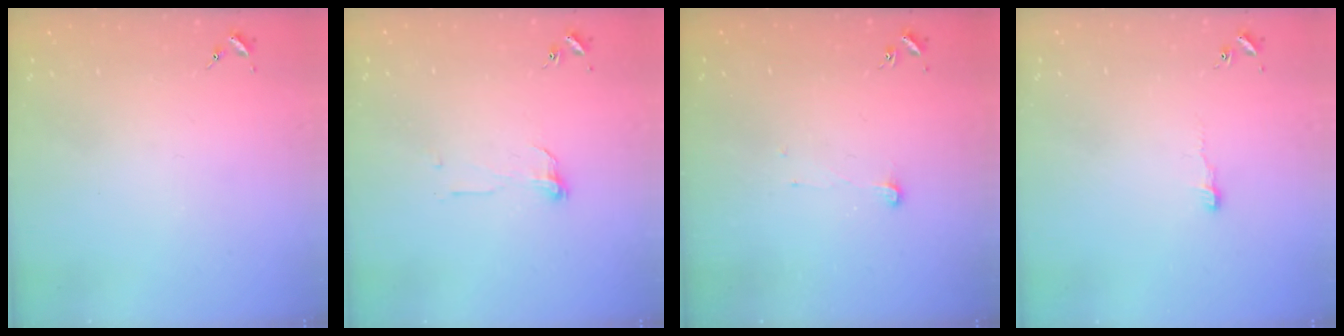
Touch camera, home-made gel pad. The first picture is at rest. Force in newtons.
{"total": 6.9, "press": 6.9, "slide": 0.6}
{"total": 3.7, "press": 3.7, "slide": 0.4}
{"total": 3.4, "press": 3.4, "slide": 0.3}